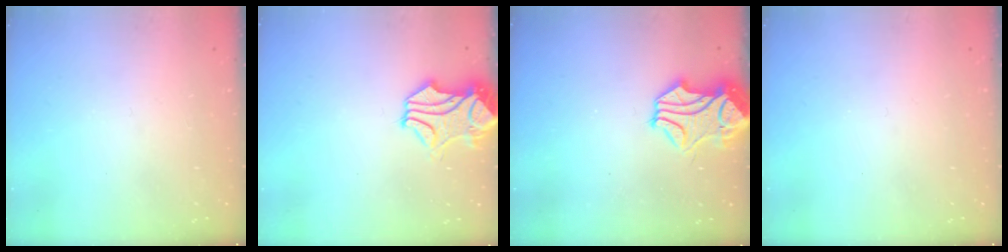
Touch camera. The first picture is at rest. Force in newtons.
{"total": 1.7, "press": 1.1, "slide": 1.2}
{"total": 2.0, "press": 1.3, "slide": 1.5}
{"total": 0.0}